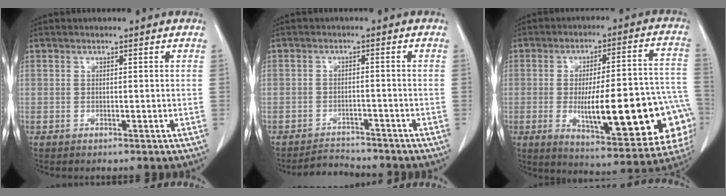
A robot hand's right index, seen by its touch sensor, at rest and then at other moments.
{"total": 3.6, "force": [-3.5, 0.6, -0.6], "torque": [0.009, -0.006, -0.057]}
{"total": 24.5, "force": [-6.0, 5.7, 23.0], "torque": [-0.251, 0.016, -0.063]}